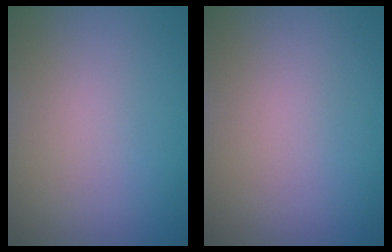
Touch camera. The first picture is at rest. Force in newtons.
{"total": 0.0}